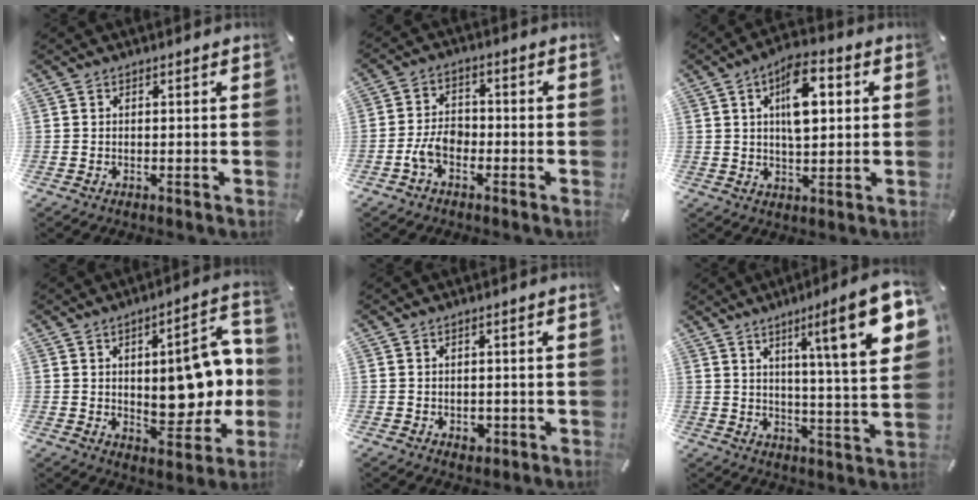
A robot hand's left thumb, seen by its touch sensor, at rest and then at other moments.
{"total": 6.1, "force": [-2.9, 3.9, 3.7], "torque": [-0.076, 0.016, -0.055]}
{"total": 11.3, "force": [3.4, 5.8, 9.1], "torque": [-0.131, -0.005, 0.053]}
{"total": 17.1, "force": [1.3, 8.9, 14.5], "torque": [-0.171, -0.011, 0.025]}
{"total": 2.3, "force": [-0.6, 1.9, 1.2], "torque": [-0.013, 0.001, -0.011]}
{"total": 18.2, "force": [7.8, 2.3, 16.3], "torque": [-0.243, -0.042, 0.105]}